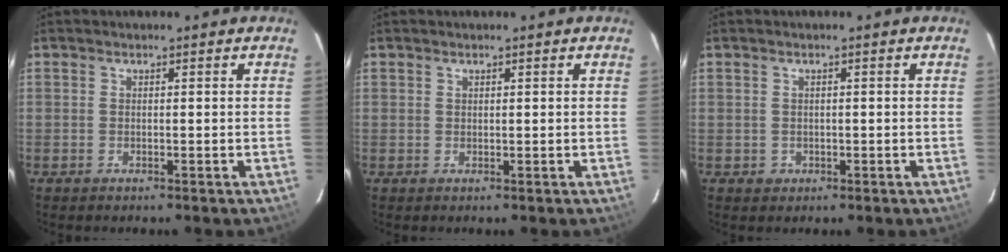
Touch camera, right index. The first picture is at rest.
{"total": 0.6, "force": [0.3, 0.5, 0.0], "torque": [0.001, 0.003, 0.005]}
{"total": 1.8, "force": [-0.2, 1.8, 0.2], "torque": [0.000, 0.003, 0.001]}